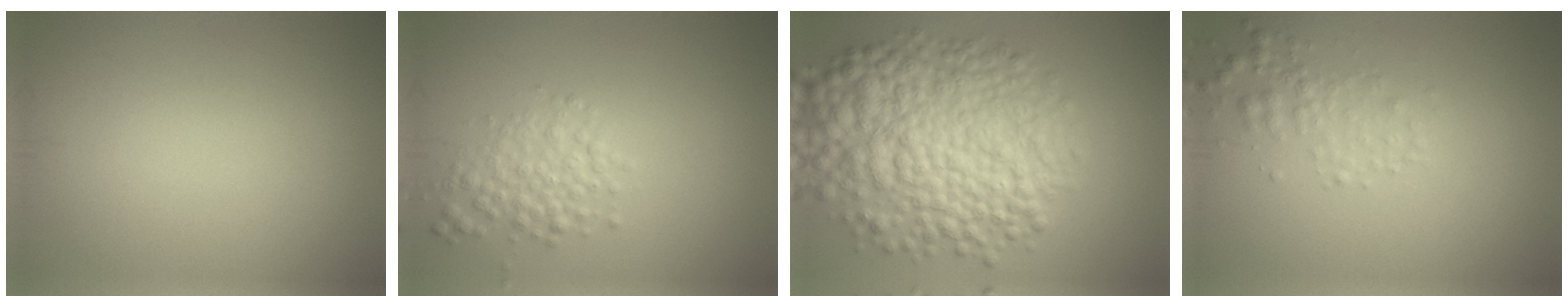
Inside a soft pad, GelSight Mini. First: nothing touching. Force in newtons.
{"total": 2.8, "press": 2.8, "slide": 0.1}
{"total": 10.7, "press": 10.7, "slide": 0.2}
{"total": 2.1, "press": 2.1, "slide": 0.1}